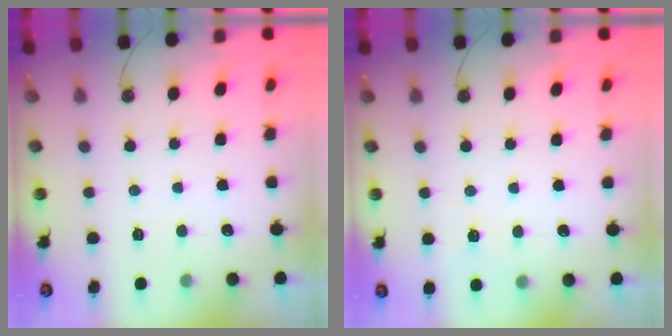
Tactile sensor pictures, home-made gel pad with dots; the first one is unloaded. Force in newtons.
{"total": 3.0, "press": 2.4, "slide": 1.8}